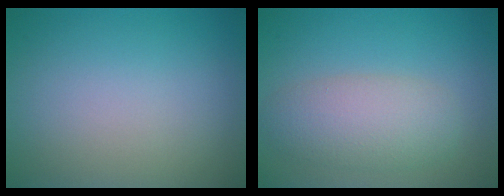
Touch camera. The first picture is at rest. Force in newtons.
{"total": 4.5, "press": 4.5, "slide": 0.3}